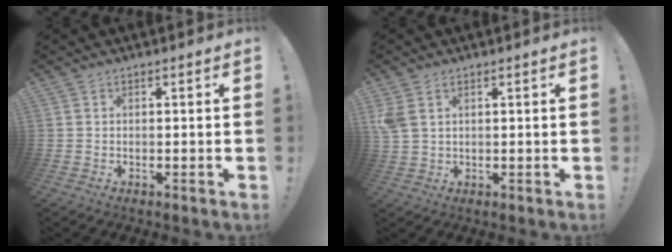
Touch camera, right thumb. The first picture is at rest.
{"total": 4.4, "force": [2.1, 2.7, 2.8], "torque": [-0.061, -0.006, 0.042]}